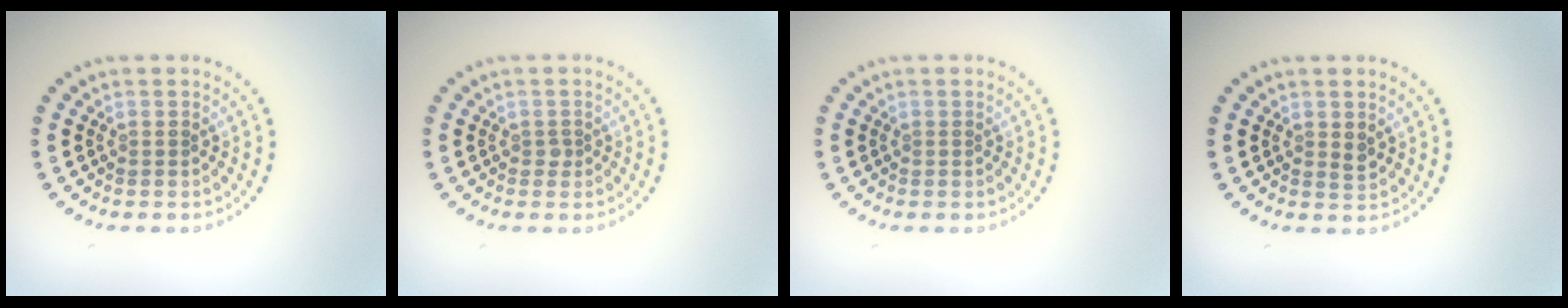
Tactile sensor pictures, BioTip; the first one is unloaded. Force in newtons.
{"total": 0.6, "press": 0.5, "slide": 0.4}
{"total": 0.0}
{"total": 1.1, "press": 1.0, "slide": 0.3}